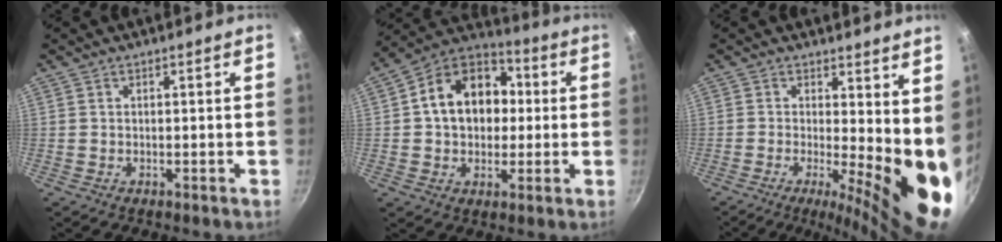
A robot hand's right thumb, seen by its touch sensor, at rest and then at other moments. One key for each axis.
{"total": 16.2, "fx": 1.6, "fy": 12.3, "fz": 10.3, "tx": -0.135, "ty": 0.030, "tz": 0.008}
{"total": 12.7, "fx": -0.1, "fy": 4.3, "fz": 12.0, "tx": -0.144, "ty": -0.024, "tz": 0.001}